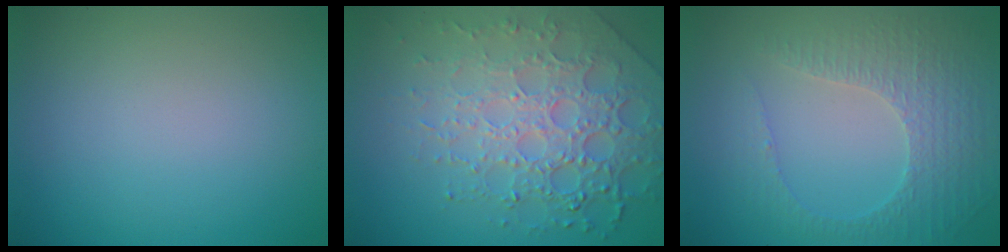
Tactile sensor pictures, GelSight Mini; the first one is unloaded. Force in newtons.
{"total": 8.0, "press": 5.5, "slide": 5.9}
{"total": 4.6, "press": 3.2, "slide": 3.3}